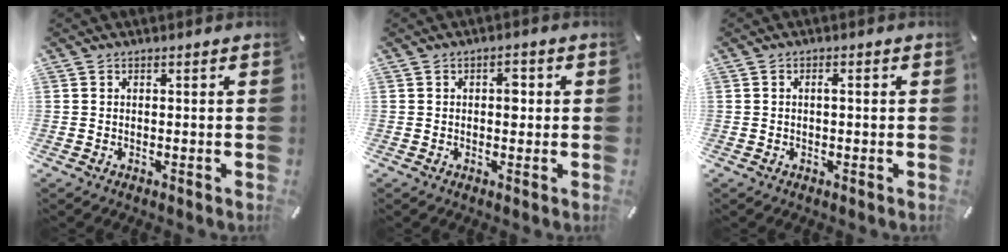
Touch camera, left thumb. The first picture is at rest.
{"total": 2.9, "force": [0.3, 1.8, 2.2], "torque": [-0.022, -0.001, -0.002]}
{"total": 1.4, "force": [0.1, 0.6, 1.2], "torque": [-0.023, 0.003, 0.000]}